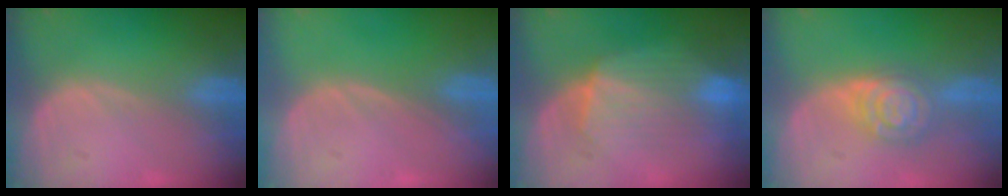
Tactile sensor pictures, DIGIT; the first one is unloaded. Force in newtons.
{"total": 0.0}
{"total": 7.4, "press": 7.4, "slide": 0.3}
{"total": 6.5, "press": 6.5, "slide": 0.5}